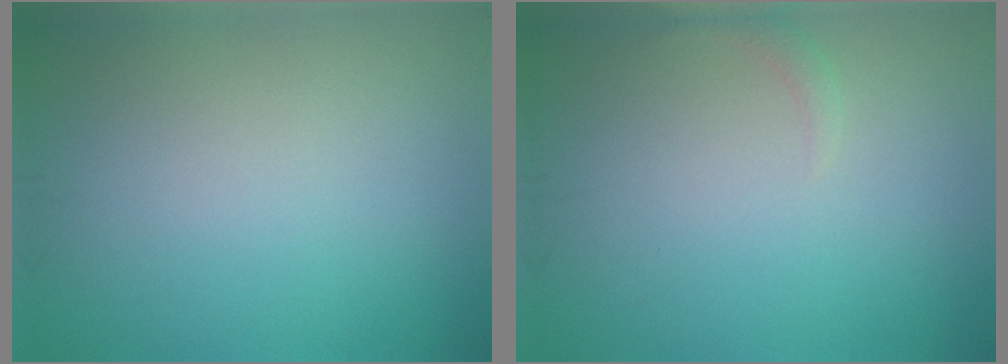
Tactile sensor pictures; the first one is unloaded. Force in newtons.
{"total": 0.8, "press": 0.7, "slide": 0.1}